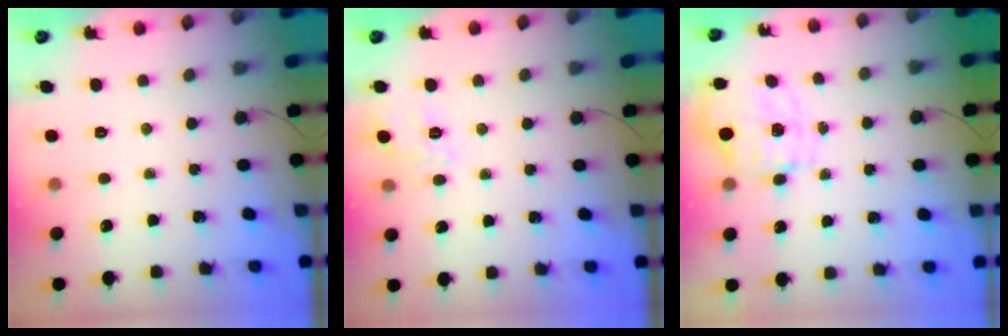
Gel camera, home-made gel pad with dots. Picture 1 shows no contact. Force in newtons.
{"total": 2.4, "press": 2.0, "slide": 1.3}
{"total": 2.5, "press": 2.3, "slide": 1.0}